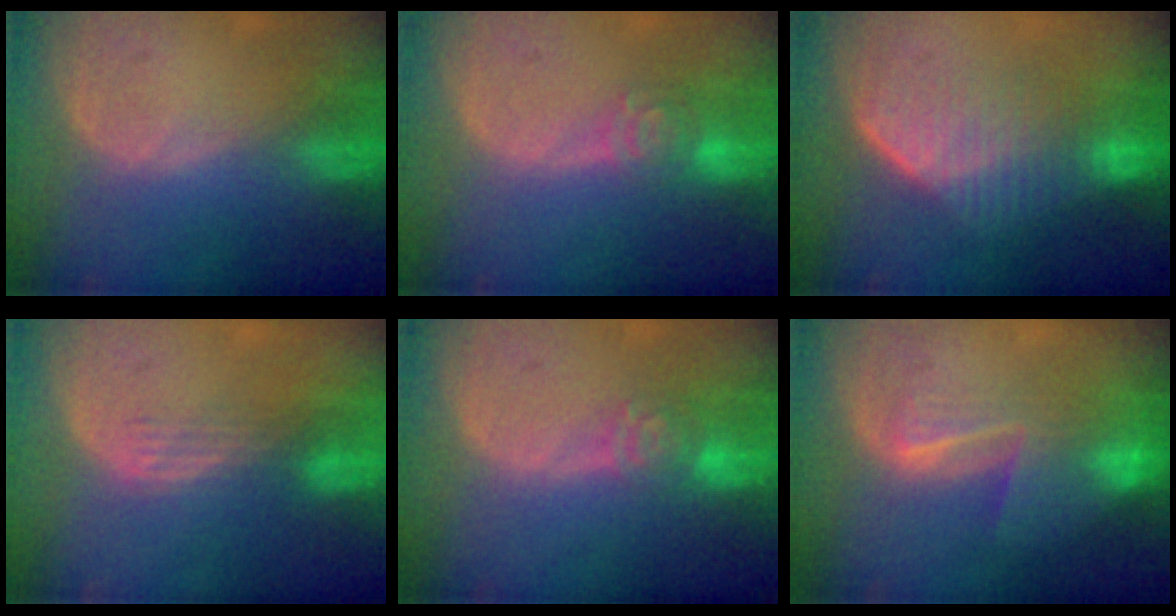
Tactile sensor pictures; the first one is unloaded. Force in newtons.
{"total": 4.7, "press": 4.2, "slide": 2.2}
{"total": 7.3, "press": 7.0, "slide": 2.0}
{"total": 3.0, "press": 2.7, "slide": 1.3}
{"total": 4.7, "press": 4.2, "slide": 2.1}
{"total": 8.2, "press": 7.1, "slide": 4.3}